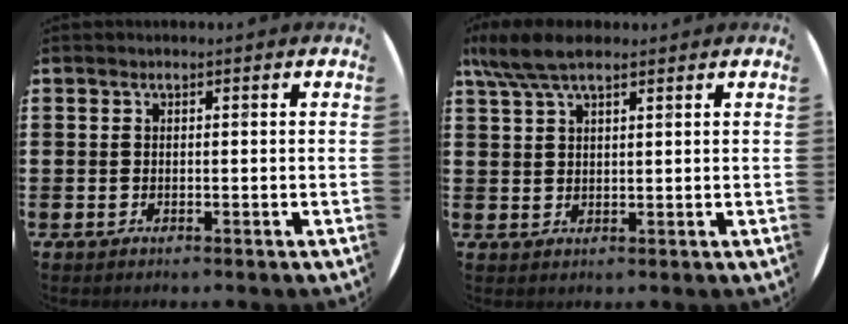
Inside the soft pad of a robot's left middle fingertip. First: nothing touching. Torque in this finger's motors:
{"motor_torque": [1.11, -1.02, 0.17, 0.08]}